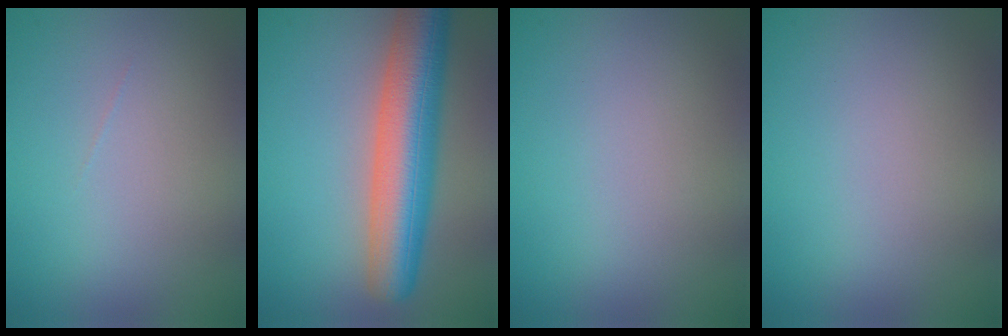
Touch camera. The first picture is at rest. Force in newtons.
{"total": 9.0, "press": 9.0, "slide": 0.3}
{"total": 0.0}
{"total": 0.0}